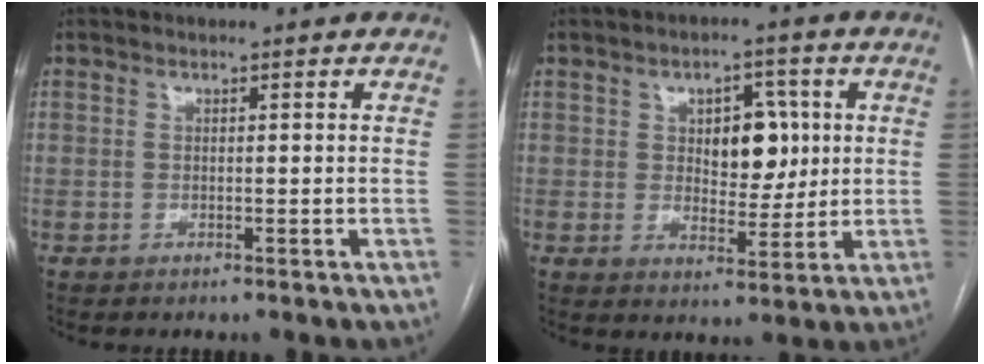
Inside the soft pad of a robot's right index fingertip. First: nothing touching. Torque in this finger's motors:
{"motor_torque": [0.17, 0.00, 0.14, 0.06]}